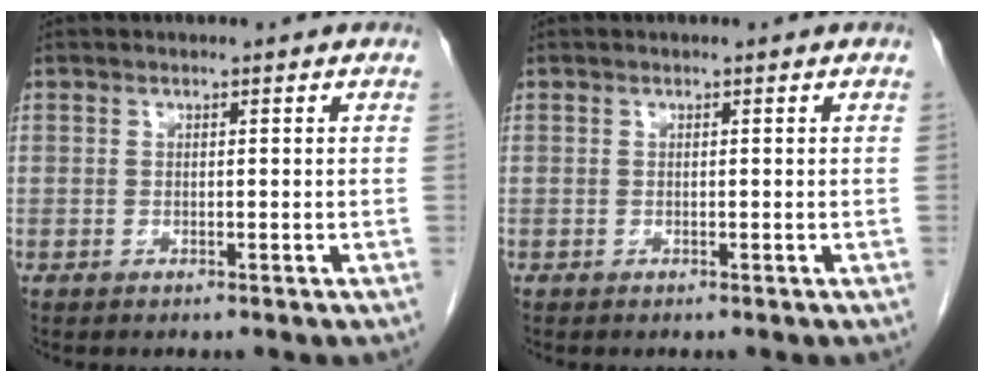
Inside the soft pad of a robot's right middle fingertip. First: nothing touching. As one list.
[{"total": 0.0}]